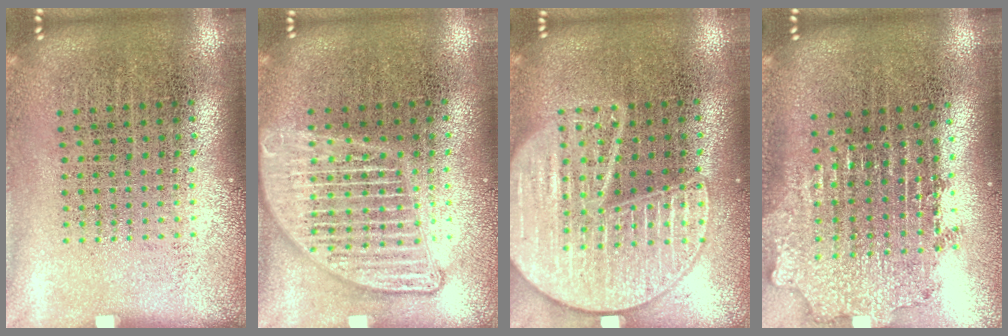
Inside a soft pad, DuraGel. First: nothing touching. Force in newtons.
{"total": 2.8, "press": 2.8, "slide": 0.2}
{"total": 3.4, "press": 3.4, "slide": 0.3}
{"total": 2.1, "press": 1.6, "slide": 1.2}